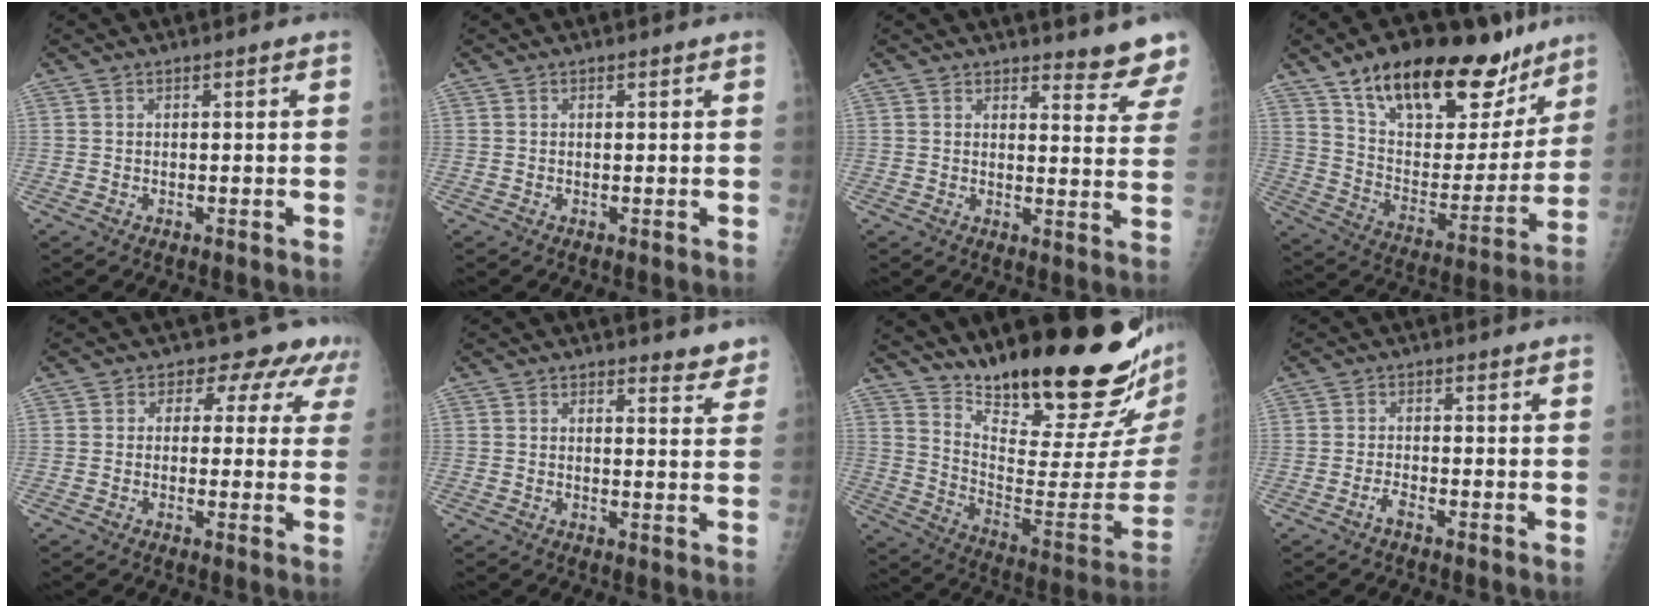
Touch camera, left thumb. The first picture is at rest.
{"total": 0.0}
{"total": 7.3, "force": [7.0, 1.5, 1.4], "torque": [0.015, -0.056, 0.064]}
{"total": 28.4, "force": [18.9, 12.8, 16.8], "torque": [-0.216, -0.052, 0.303]}
{"total": 7.3, "force": [4.2, 5.4, 2.6], "torque": [0.013, -0.008, 0.032]}
{"total": 4.0, "force": [3.7, 1.5, 0.6], "torque": [0.018, -0.027, 0.030]}
{"total": 28.9, "force": [22.0, 5.7, 17.8], "torque": [-0.252, -0.148, 0.328]}
{"total": 1.5, "force": [-1.2, 0.3, 1.0], "torque": [-0.026, 0.003, -0.025]}